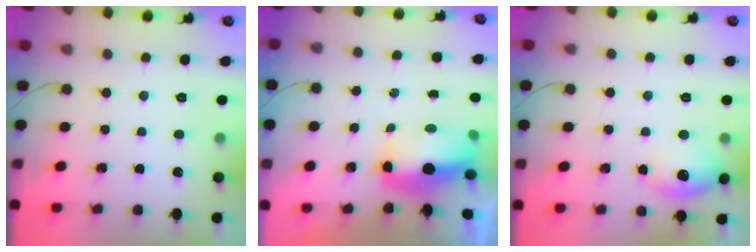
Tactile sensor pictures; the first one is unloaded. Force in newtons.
{"total": 8.9, "press": 8.7, "slide": 2.0}
{"total": 9.2, "press": 9.2, "slide": 1.3}